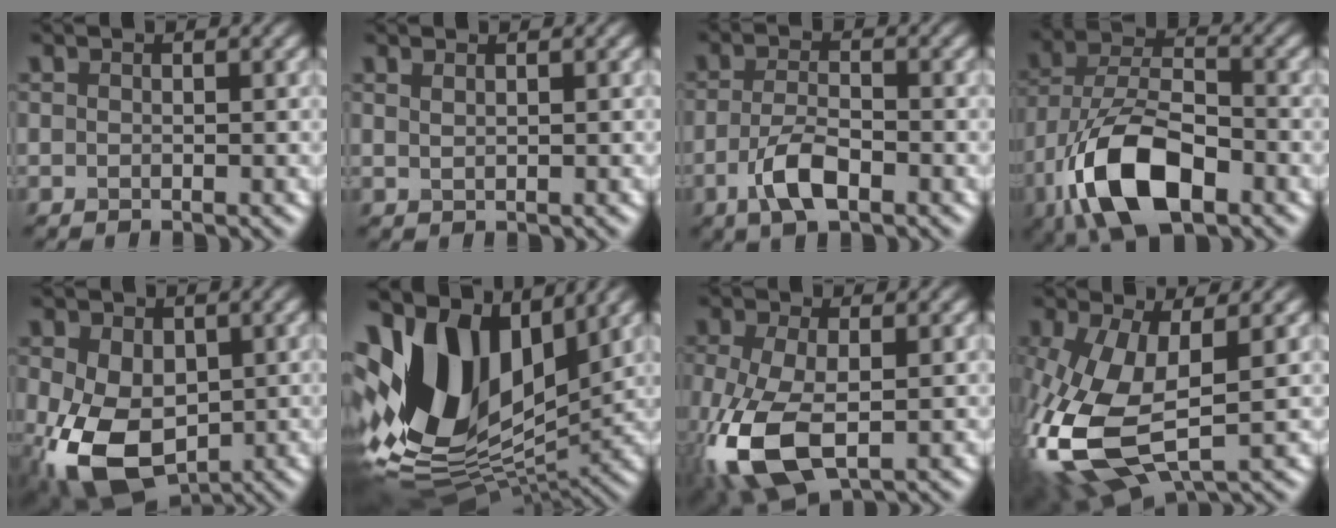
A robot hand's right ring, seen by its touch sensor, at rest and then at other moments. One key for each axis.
{"total": 0.8, "fx": 0.6, "fy": 0.2, "fz": 0.4, "tx": -0.009, "ty": 0.000, "tz": 0.013}
{"total": 4.0, "fx": -1.8, "fy": 1.6, "fz": 3.2, "tx": -0.068, "ty": -0.002, "tz": -0.039}
{"total": 10.8, "fx": -5.2, "fy": 5.1, "fz": 7.9, "tx": -0.164, "ty": -0.002, "tz": -0.101}
{"total": 9.6, "fx": -2.0, "fy": 6.6, "fz": 6.8, "tx": -0.159, "ty": -0.029, "tz": -0.036}
{"total": 14.3, "fx": 3.9, "fy": 8.6, "fz": 10.7, "tx": -0.223, "ty": 0.003, "tz": 0.070}
{"total": 8.4, "fx": -2.5, "fy": 4.3, "fz": 6.7, "tx": -0.173, "ty": -0.017, "tz": -0.048}
{"total": 12.8, "fx": -2.0, "fy": 6.6, "fz": 10.9, "tx": -0.278, "ty": -0.041, "tz": -0.023}